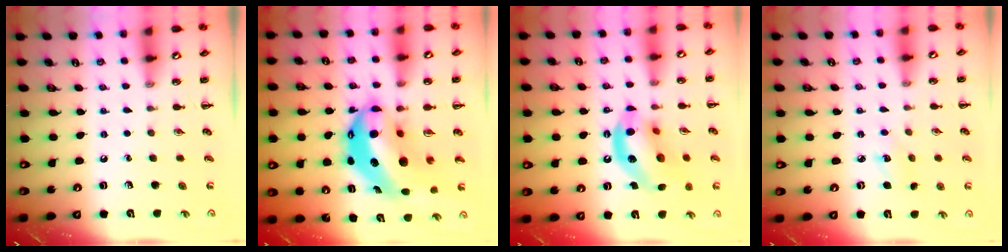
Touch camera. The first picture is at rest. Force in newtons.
{"total": 14.5, "press": 14.1, "slide": 3.4}
{"total": 15.6, "press": 15.4, "slide": 2.9}
{"total": 3.9, "press": 3.8, "slide": 1.0}